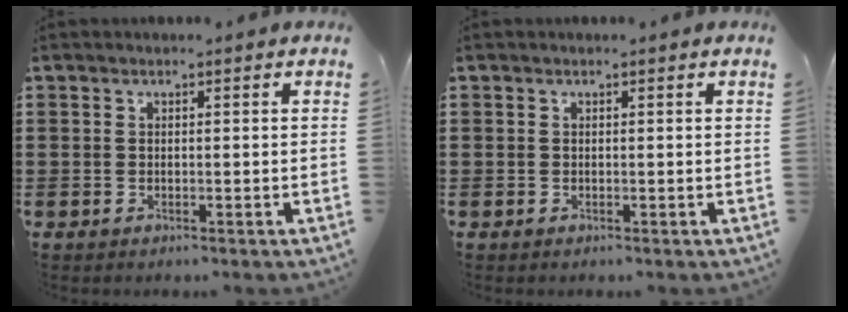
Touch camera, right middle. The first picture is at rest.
{"total": 0.0}